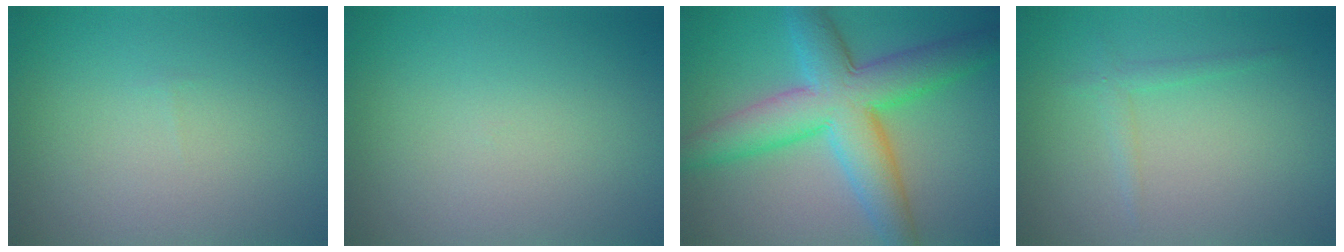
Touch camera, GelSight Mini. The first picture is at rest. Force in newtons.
{"total": 0.0}
{"total": 9.5, "press": 9.5, "slide": 0.1}
{"total": 1.2, "press": 1.2, "slide": 0.1}